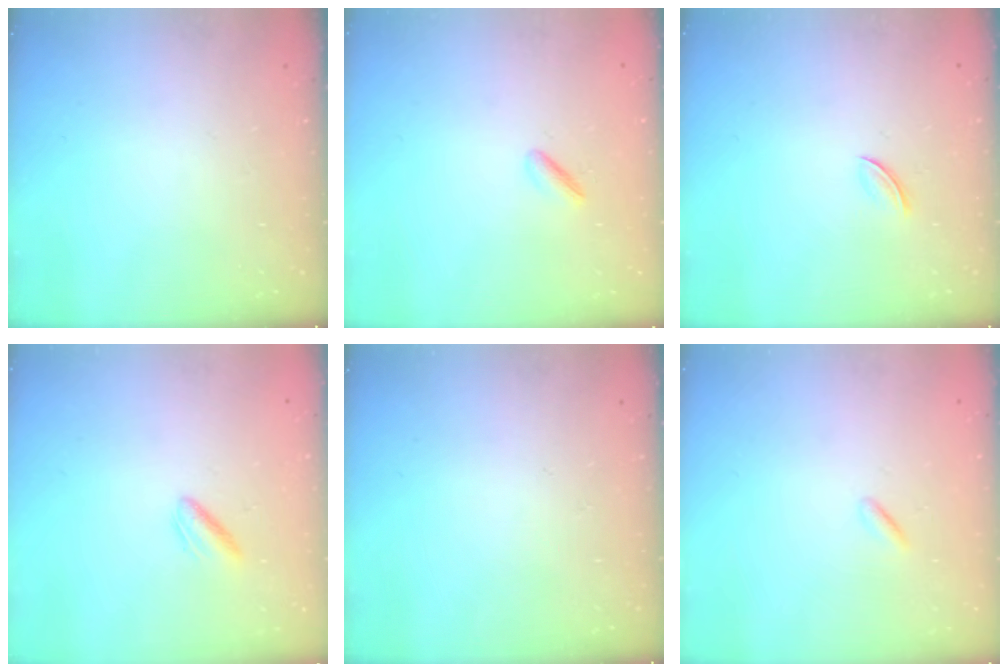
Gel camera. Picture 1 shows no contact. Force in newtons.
{"total": 2.1, "press": 1.9, "slide": 0.7}
{"total": 2.8, "press": 2.7, "slide": 0.9}
{"total": 2.3, "press": 2.1, "slide": 1.0}
{"total": 0.0}
{"total": 0.0}